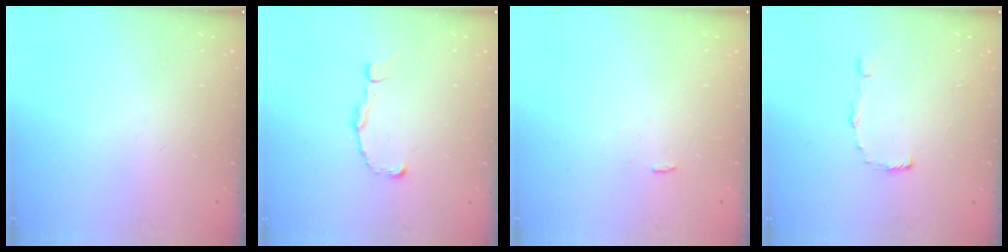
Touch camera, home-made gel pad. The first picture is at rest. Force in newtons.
{"total": 2.5, "press": 2.5, "slide": 0.2}
{"total": 1.9, "press": 1.9, "slide": 0.1}
{"total": 5.4, "press": 5.4, "slide": 0.5}